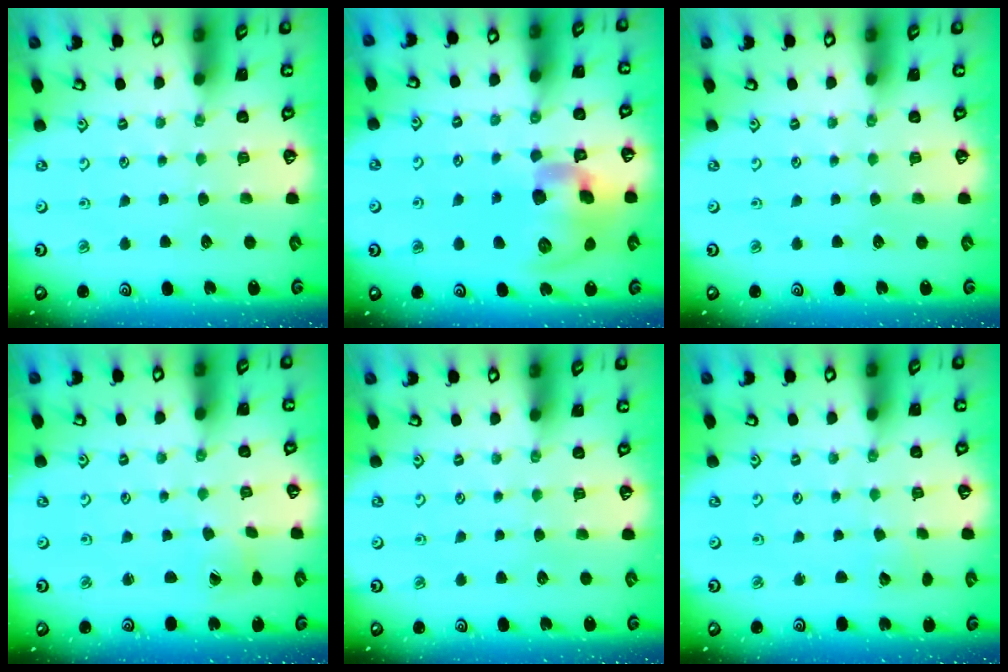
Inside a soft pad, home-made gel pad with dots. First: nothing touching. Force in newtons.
{"total": 17.3, "press": 17.1, "slide": 2.7}
{"total": 0.0}
{"total": 2.2, "press": 2.2, "slide": 0.2}
{"total": 0.0}
{"total": 1.9, "press": 1.9, "slide": 0.2}